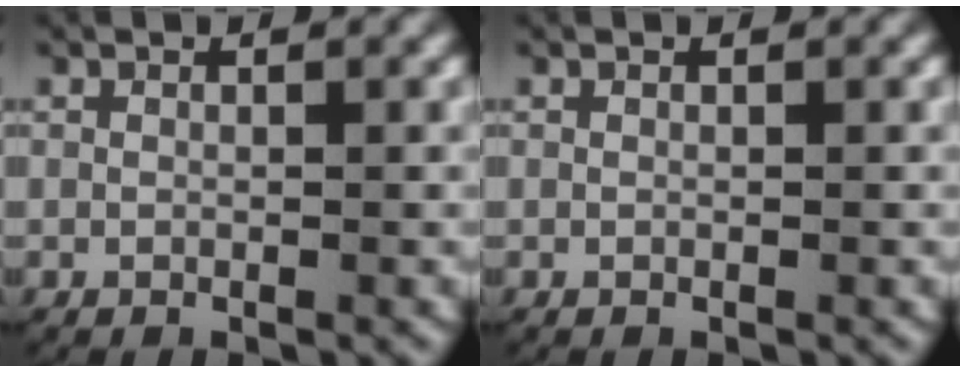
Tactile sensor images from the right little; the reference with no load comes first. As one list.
[{"total": 0.0}]